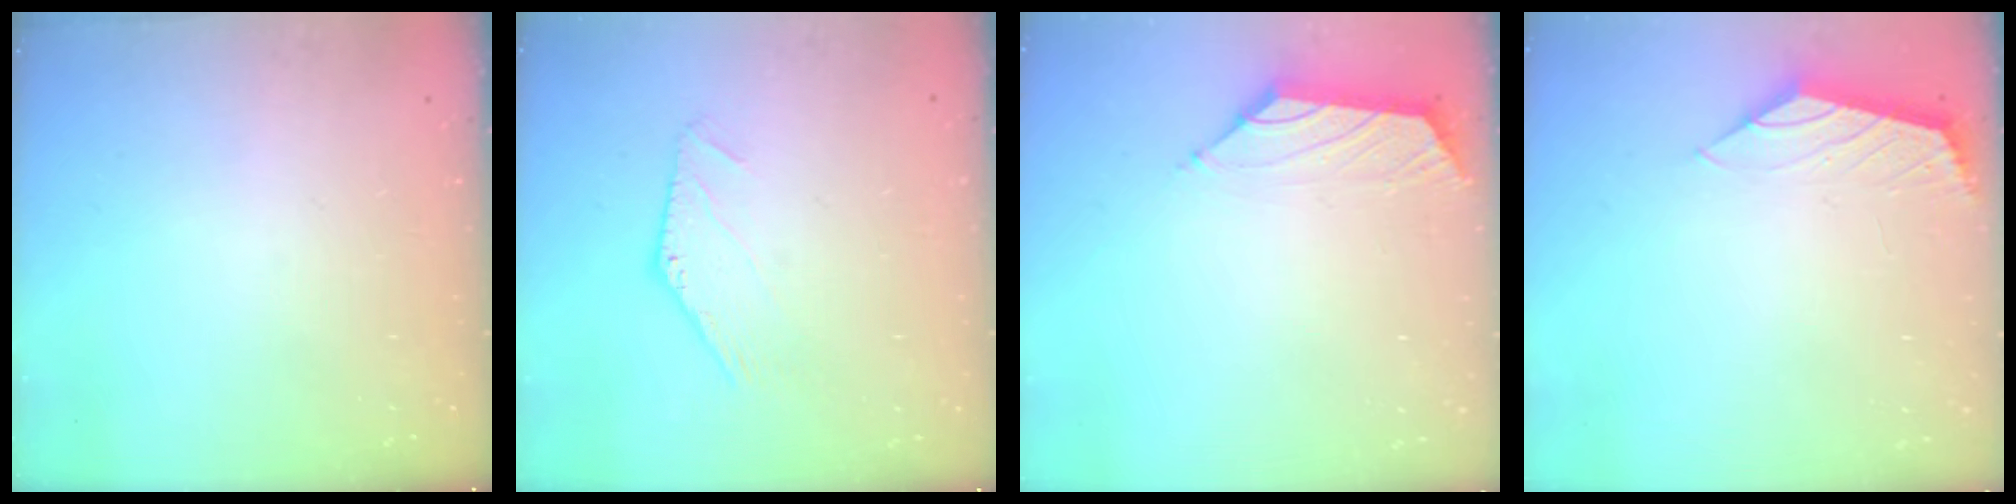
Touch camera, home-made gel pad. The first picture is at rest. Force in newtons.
{"total": 0.0}
{"total": 1.6, "press": 1.4, "slide": 0.6}
{"total": 0.8, "press": 0.7, "slide": 0.3}